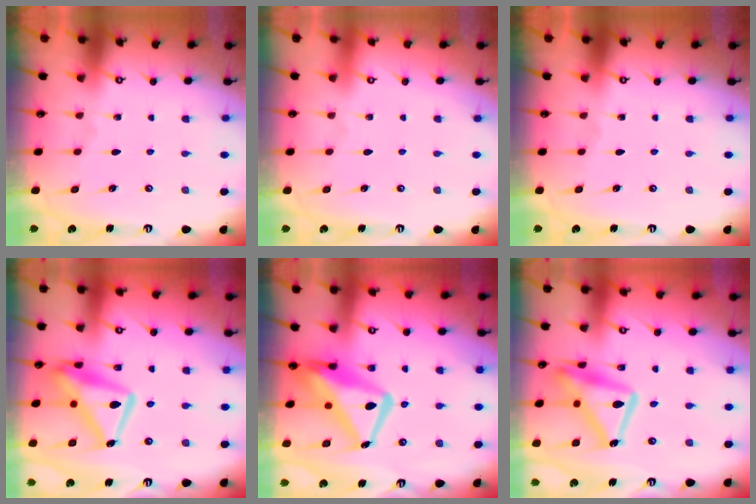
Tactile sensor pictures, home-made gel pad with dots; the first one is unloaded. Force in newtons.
{"total": 3.8, "press": 3.8, "slide": 0.1}
{"total": 0.0}
{"total": 15.2, "press": 15.1, "slide": 1.3}
{"total": 17.2, "press": 17.2, "slide": 1.7}
{"total": 18.2, "press": 18.2, "slide": 1.2}